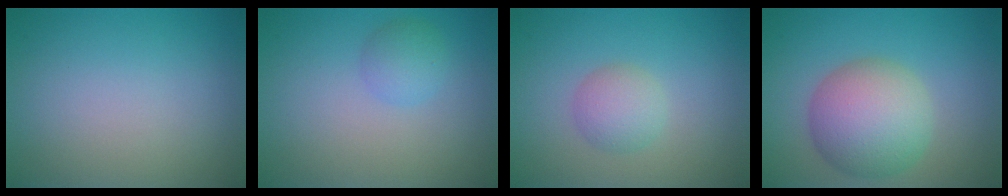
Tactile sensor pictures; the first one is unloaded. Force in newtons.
{"total": 1.8, "press": 1.8, "slide": 0.1}
{"total": 2.4, "press": 2.4, "slide": 0.1}
{"total": 7.2, "press": 7.2, "slide": 0.3}